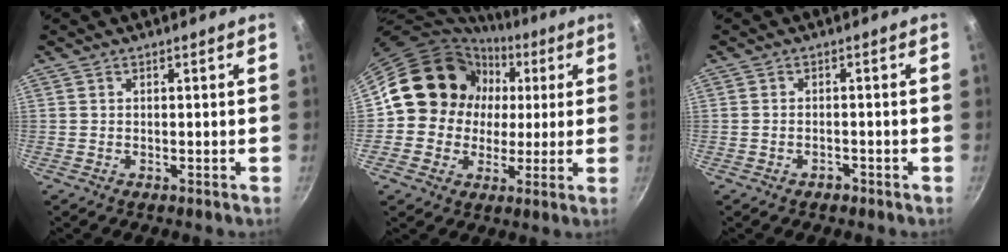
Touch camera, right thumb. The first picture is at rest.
{"total": 14.9, "force": [2.9, 13.6, 5.4], "torque": [-0.059, 0.014, 0.041]}
{"total": 1.5, "force": [-1.0, 0.9, 0.6], "torque": [-0.005, 0.013, -0.012]}